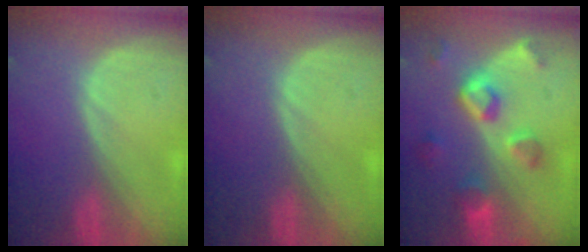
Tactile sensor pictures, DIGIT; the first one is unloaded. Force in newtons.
{"total": 0.0}
{"total": 7.8, "press": 7.0, "slide": 3.4}